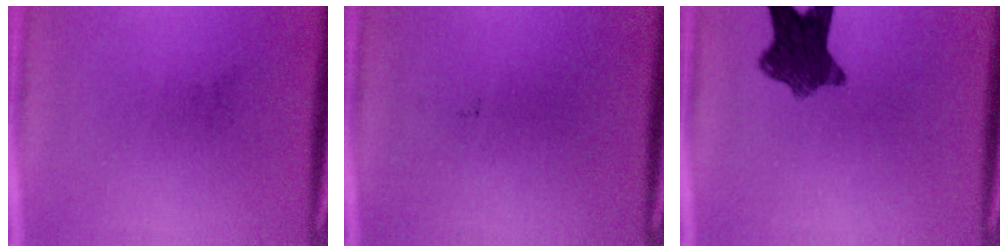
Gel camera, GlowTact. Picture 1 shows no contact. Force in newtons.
{"total": 0.0}
{"total": 8.5}